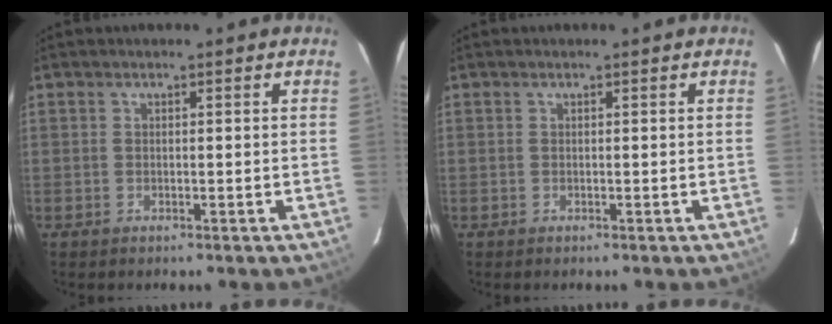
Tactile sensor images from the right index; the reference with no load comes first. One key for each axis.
{"total": 0.0}